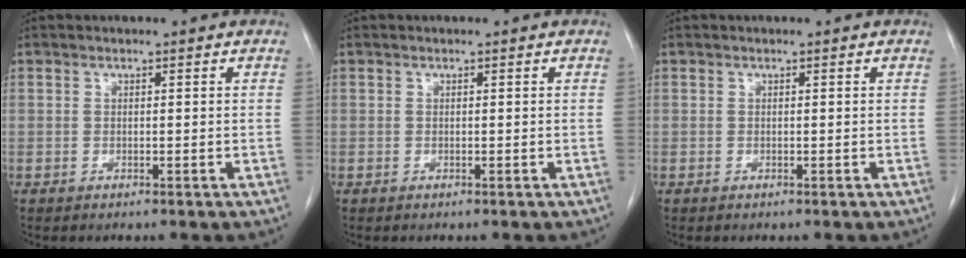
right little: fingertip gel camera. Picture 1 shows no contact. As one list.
[{"total": 0.0}, {"total": 0.0}]